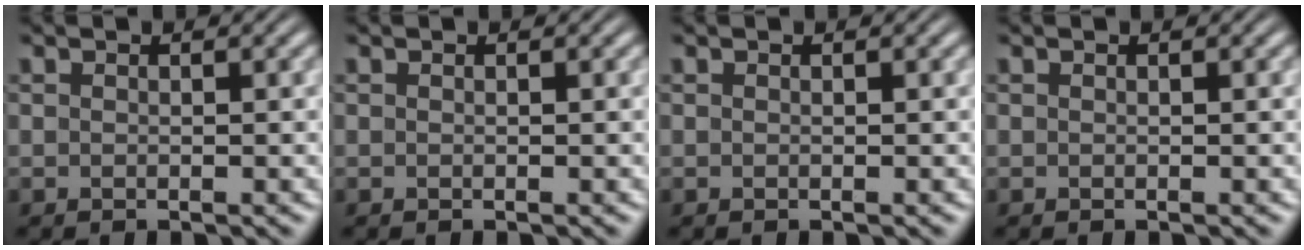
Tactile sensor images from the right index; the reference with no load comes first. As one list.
[{"total": 0.0}, {"total": 0.0}, {"total": 0.0}]